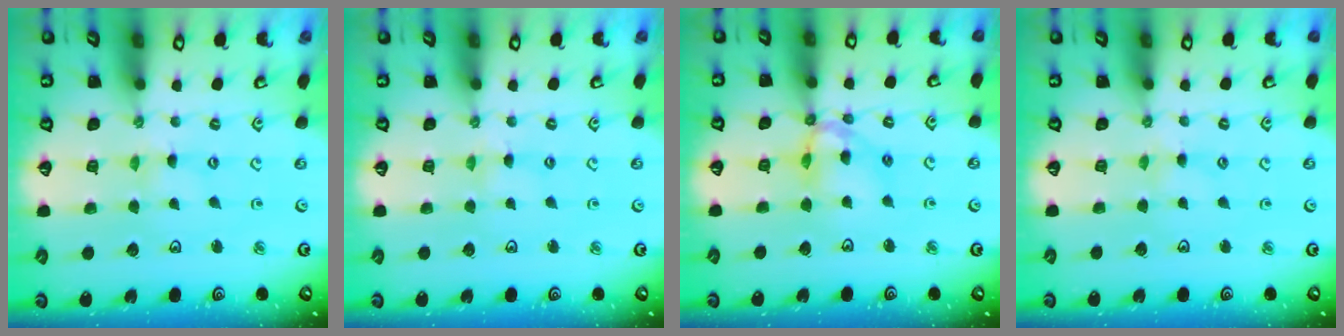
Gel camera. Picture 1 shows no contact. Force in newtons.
{"total": 0.9, "press": 0.8, "slide": 0.2}
{"total": 11.3, "press": 11.2, "slide": 1.3}
{"total": 1.7, "press": 1.6, "slide": 0.3}